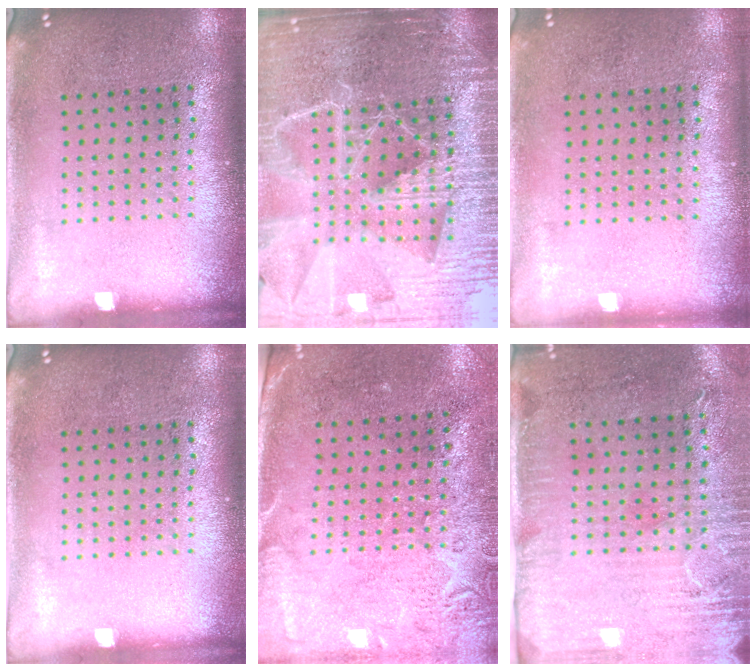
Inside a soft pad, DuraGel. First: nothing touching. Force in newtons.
{"total": 5.7, "press": 5.0, "slide": 2.6}
{"total": 0.0}
{"total": 0.0}
{"total": 2.7, "press": 2.3, "slide": 1.5}
{"total": 2.9, "press": 2.4, "slide": 1.6}